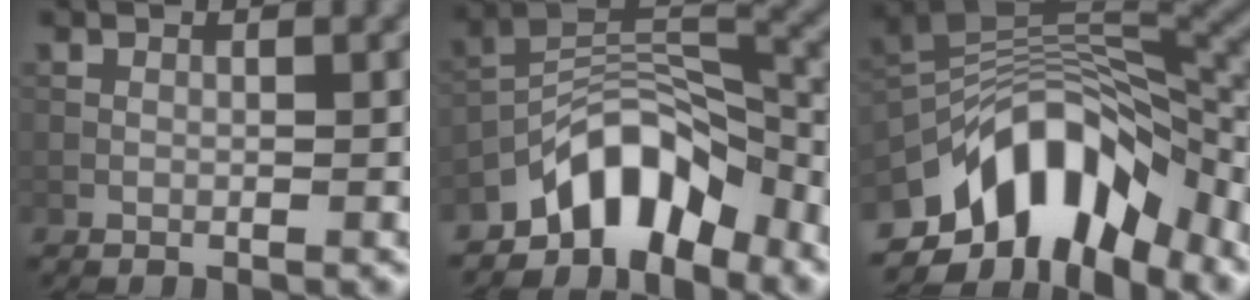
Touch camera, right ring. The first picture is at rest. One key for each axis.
{"total": 7.8, "fx": -5.7, "fy": 3.6, "fz": 4.0, "tx": -0.044, "ty": 0.006, "tz": -0.112}
{"total": 11.9, "fx": -6.6, "fy": 6.1, "fz": 7.7, "tx": -0.122, "ty": 0.019, "tz": -0.129}